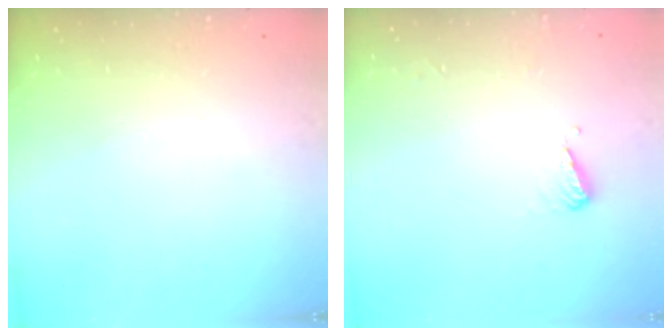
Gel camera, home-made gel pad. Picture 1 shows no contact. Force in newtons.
{"total": 5.2, "press": 5.1, "slide": 0.9}